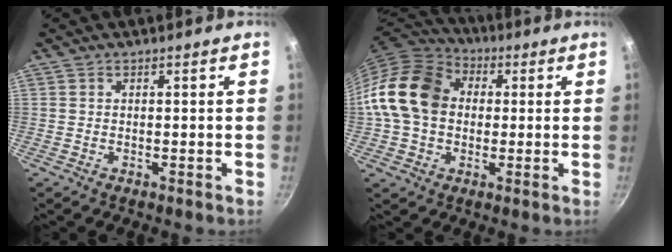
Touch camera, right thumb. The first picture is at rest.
{"total": 16.6, "force": [1.5, 13.0, 10.2], "torque": [-0.164, 0.030, 0.013]}